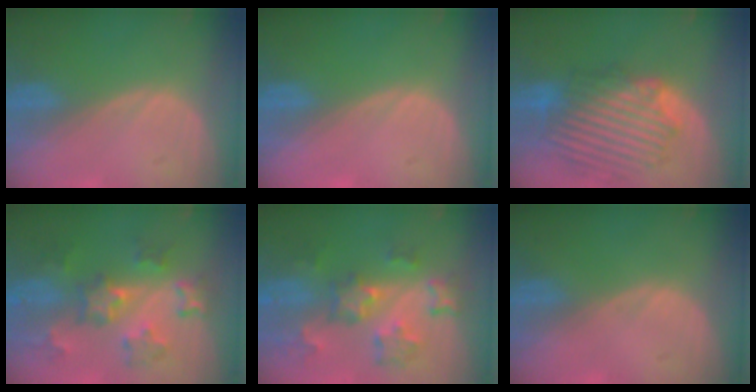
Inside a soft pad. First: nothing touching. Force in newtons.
{"total": 0.0}
{"total": 9.6, "press": 9.6, "slide": 0.4}
{"total": 7.9, "press": 7.7, "slide": 1.6}
{"total": 9.0, "press": 7.9, "slide": 4.2}
{"total": 0.0}